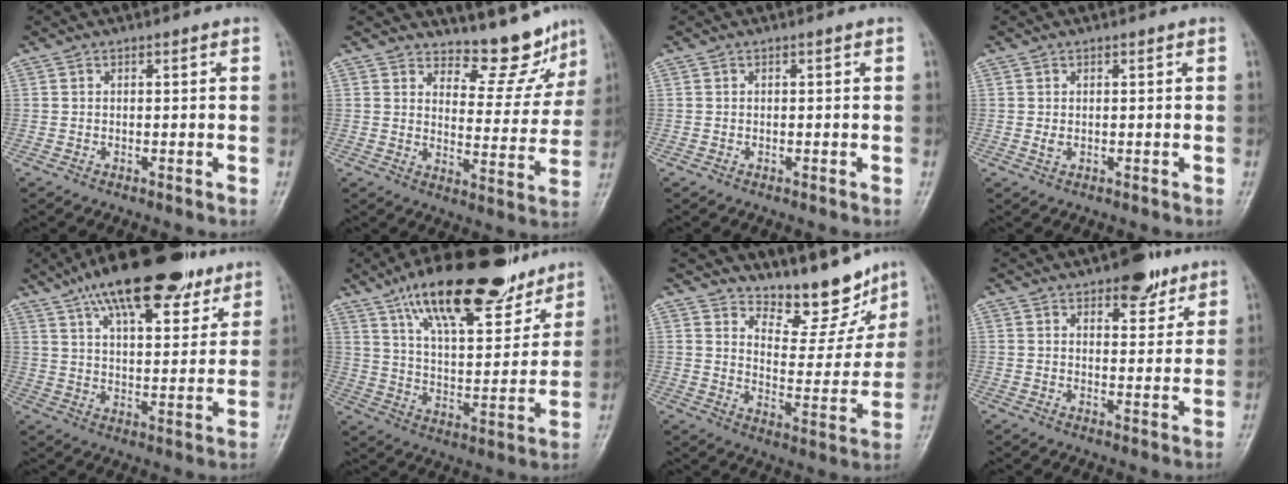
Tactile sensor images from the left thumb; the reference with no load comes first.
{"total": 9.7, "force": [9.0, 3.2, 2.0], "torque": [0.005, -0.080, 0.124]}
{"total": 0.0}
{"total": 1.0, "force": [0.3, 0.6, 0.7], "torque": [-0.011, -0.003, 0.009]}
{"total": 21.1, "force": [13.5, 8.3, 14.0], "torque": [-0.194, -0.023, 0.216]}
{"total": 22.3, "force": [15.4, 7.8, 14.1], "torque": [-0.189, -0.054, 0.255]}
{"total": 12.2, "force": [10.7, 4.4, 4.1], "torque": [-0.023, -0.084, 0.163]}
{"total": 7.2, "force": [4.8, 3.4, 4.1], "torque": [-0.027, -0.024, 0.066]}